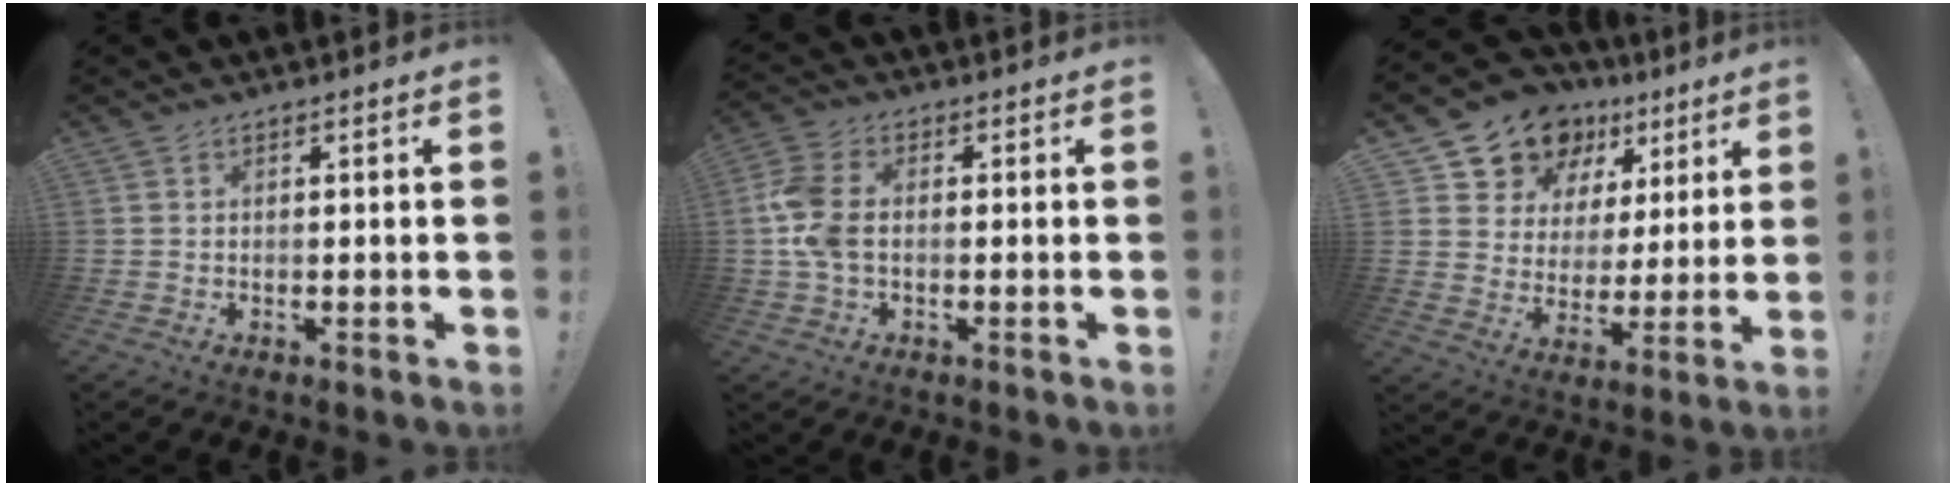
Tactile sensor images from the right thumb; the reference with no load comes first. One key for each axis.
{"total": 9.3, "fx": -0.6, "fy": 6.0, "fz": 7.1, "tx": -0.150, "ty": 0.003, "tz": -0.009}
{"total": 13.8, "fx": 9.4, "fy": 9.2, "fz": 3.9, "tx": -0.071, "ty": -0.065, "tz": 0.181}